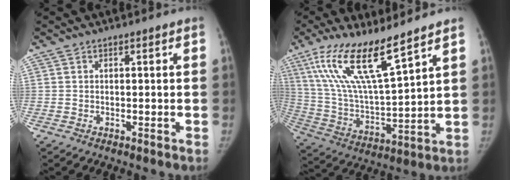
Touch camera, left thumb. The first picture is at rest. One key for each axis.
{"total": 17.6, "fx": 11.2, "fy": 3.3, "fz": 13.1, "tx": -0.244, "ty": -0.056, "tz": 0.224}